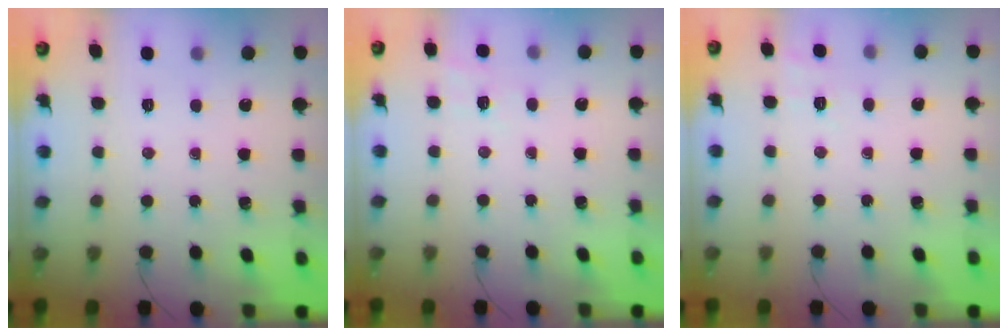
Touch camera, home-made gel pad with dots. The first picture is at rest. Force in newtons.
{"total": 8.1, "press": 7.9, "slide": 1.8}
{"total": 2.6, "press": 1.9, "slide": 1.8}